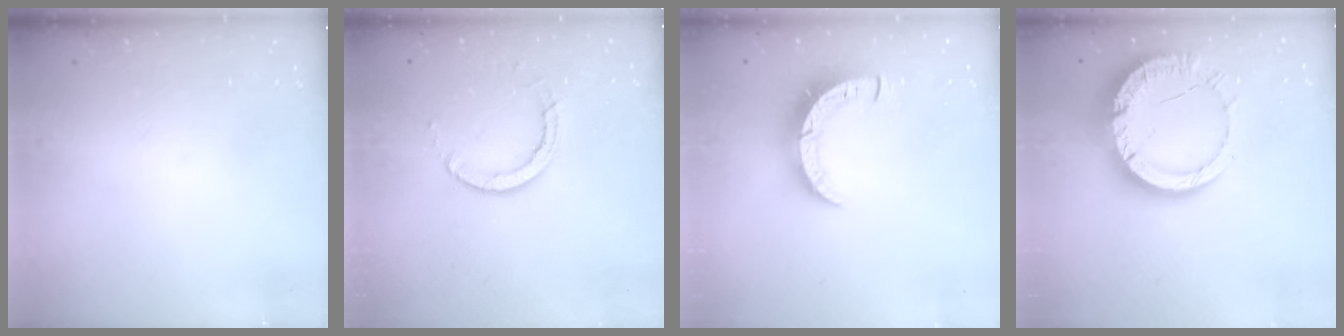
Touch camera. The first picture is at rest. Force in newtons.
{"total": 5.4, "press": 5.4, "slide": 0.5}
{"total": 8.3, "press": 8.3, "slide": 1.0}
{"total": 14.3, "press": 14.3, "slide": 1.4}